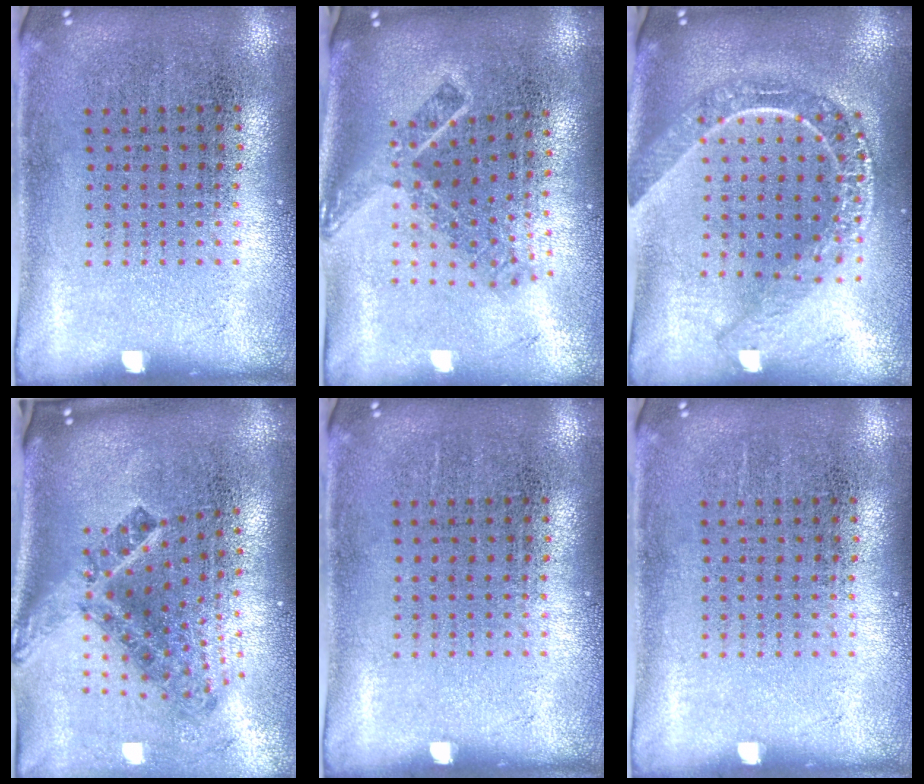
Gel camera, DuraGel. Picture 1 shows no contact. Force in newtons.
{"total": 1.9, "press": 1.4, "slide": 1.4}
{"total": 2.0, "press": 1.7, "slide": 1.1}
{"total": 2.7, "press": 1.6, "slide": 2.1}
{"total": 0.0}
{"total": 0.0}